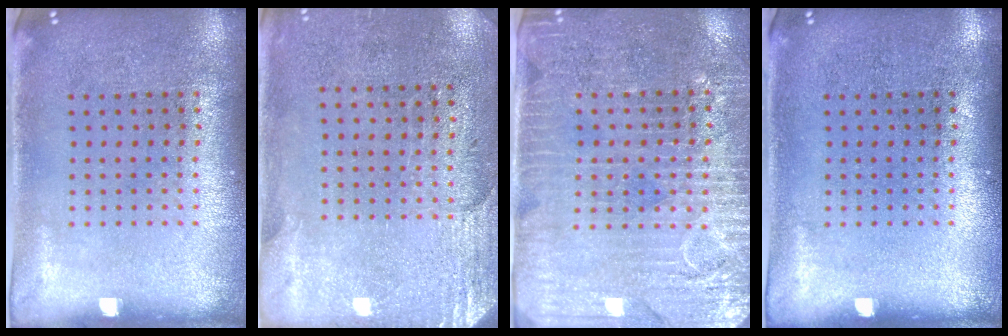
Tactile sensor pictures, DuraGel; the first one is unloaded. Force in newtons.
{"total": 2.7, "press": 2.3, "slide": 1.4}
{"total": 3.6, "press": 3.2, "slide": 1.7}
{"total": 0.0}